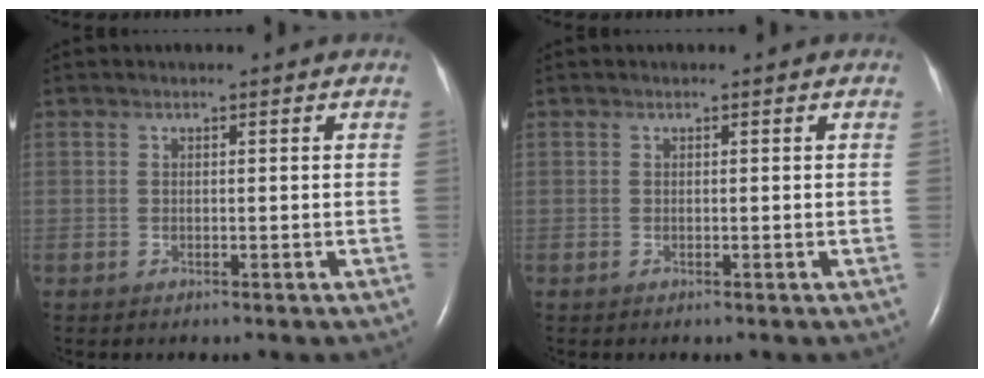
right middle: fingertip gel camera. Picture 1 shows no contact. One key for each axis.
{"total": 0.0}